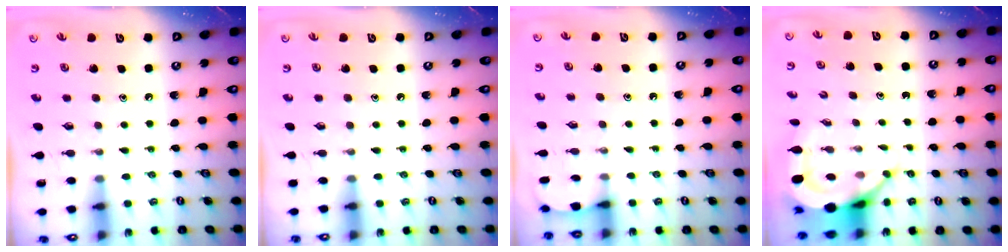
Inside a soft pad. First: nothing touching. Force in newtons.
{"total": 1.9, "press": 1.9, "slide": 0.1}
{"total": 2.5, "press": 2.5, "slide": 0.3}
{"total": 7.7, "press": 7.6, "slide": 0.9}